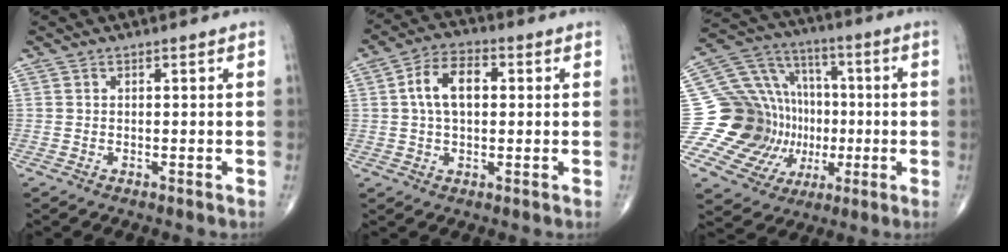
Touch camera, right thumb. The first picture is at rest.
{"total": 8.5, "force": [1.2, 5.0, 6.7], "torque": [-0.115, 0.016, 0.016]}
{"total": 21.6, "force": [-2.3, 18.9, 10.2], "torque": [-0.139, 0.064, -0.025]}